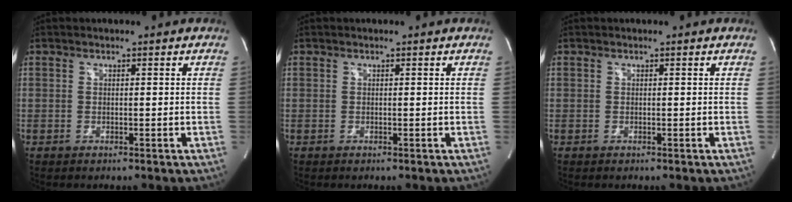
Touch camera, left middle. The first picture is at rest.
{"total": 0.0}
{"total": 0.0}